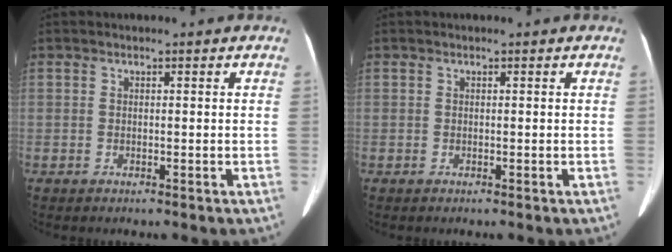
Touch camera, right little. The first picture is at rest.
{"total": 0.0}